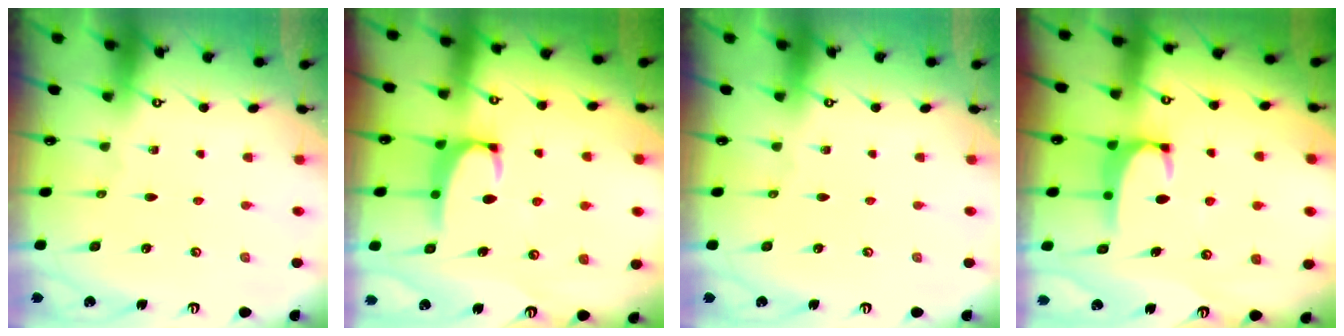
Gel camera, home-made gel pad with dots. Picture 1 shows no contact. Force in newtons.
{"total": 2.6, "press": 2.5, "slide": 0.7}
{"total": 0.0}
{"total": 1.9, "press": 1.8, "slide": 0.3}